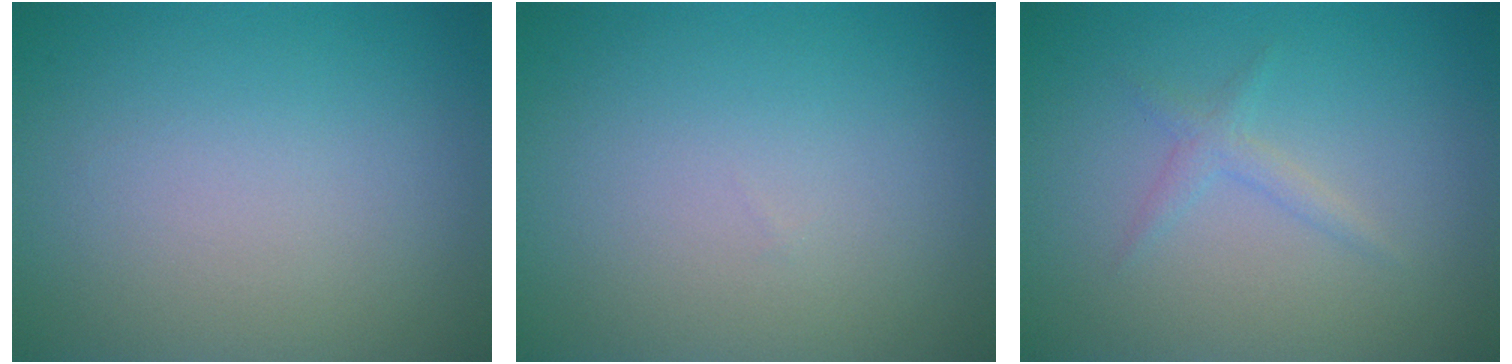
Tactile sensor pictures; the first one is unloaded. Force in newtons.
{"total": 0.0}
{"total": 1.2, "press": 1.2, "slide": 0.0}